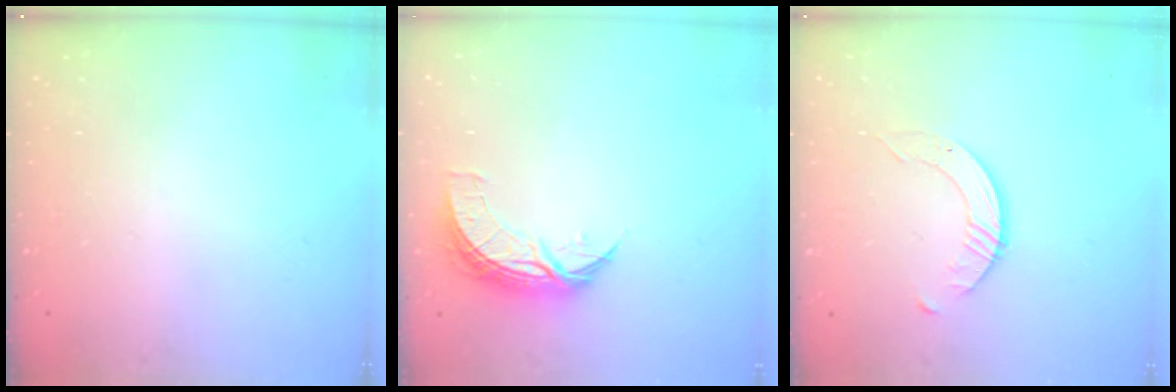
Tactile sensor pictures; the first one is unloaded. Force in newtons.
{"total": 7.9, "press": 7.9, "slide": 0.1}
{"total": 3.2, "press": 3.1, "slide": 0.4}